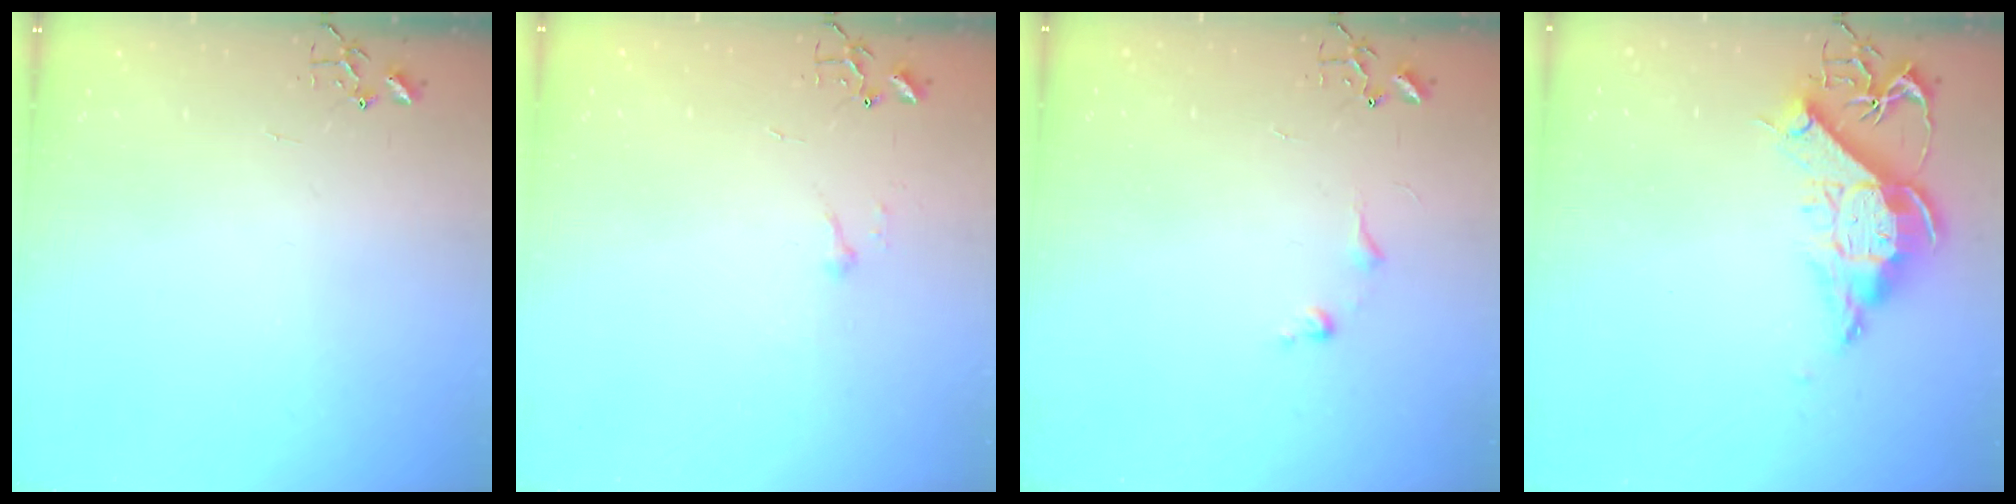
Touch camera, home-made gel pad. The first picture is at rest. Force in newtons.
{"total": 3.9, "press": 3.9, "slide": 0.6}
{"total": 7.4, "press": 7.4, "slide": 0.9}
{"total": 12.4, "press": 12.3, "slide": 1.8}